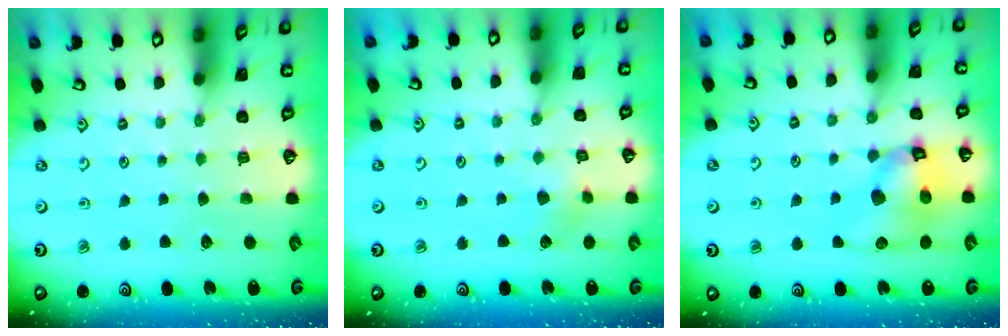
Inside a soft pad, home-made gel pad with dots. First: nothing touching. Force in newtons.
{"total": 3.6, "press": 3.6, "slide": 0.4}
{"total": 12.6, "press": 12.5, "slide": 1.6}